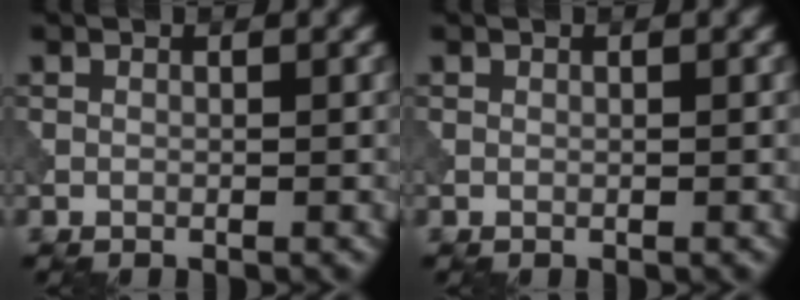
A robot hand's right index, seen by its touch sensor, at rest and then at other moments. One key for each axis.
{"total": 0.0}